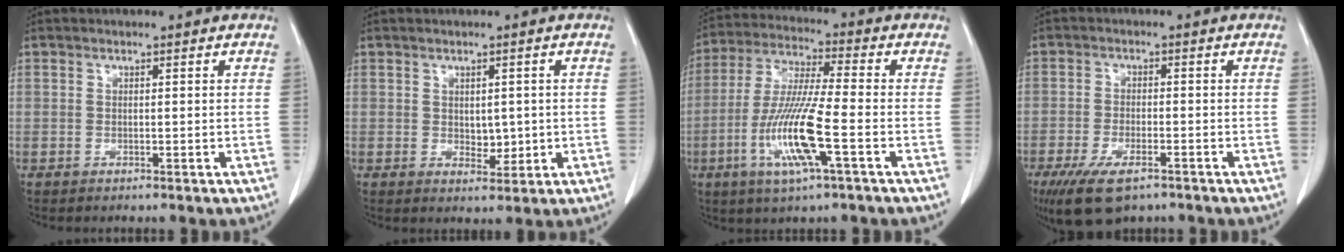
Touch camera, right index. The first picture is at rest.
{"total": 3.0, "force": [0.1, 1.9, 2.3], "torque": [-0.030, -0.004, 0.010]}
{"total": 12.9, "force": [-4.2, 0.5, 12.2], "torque": [-0.252, -0.013, -0.081]}
{"total": 8.5, "force": [-5.5, 3.1, 5.6], "torque": [-0.105, -0.015, -0.092]}